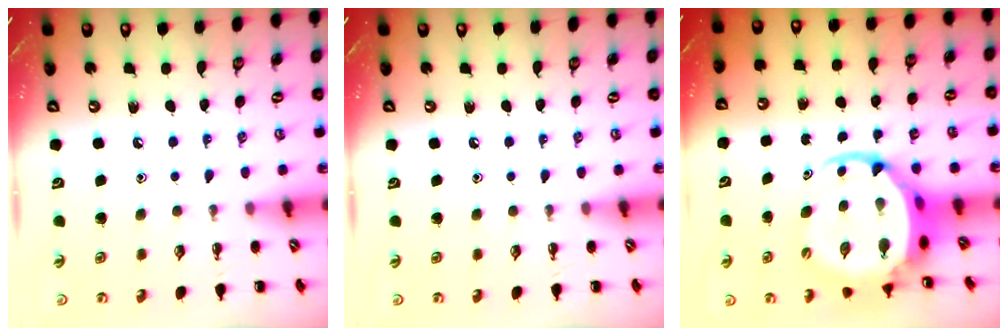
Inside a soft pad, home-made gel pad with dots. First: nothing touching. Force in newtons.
{"total": 0.0}
{"total": 7.2, "press": 7.0, "slide": 1.8}